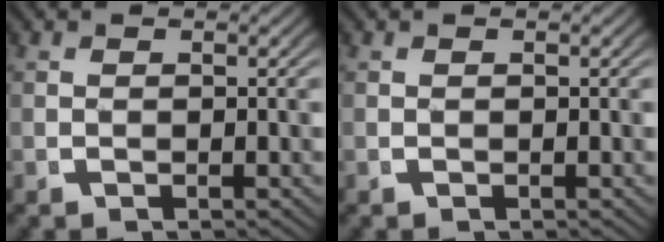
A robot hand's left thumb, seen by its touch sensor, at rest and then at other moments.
{"total": 0.0}